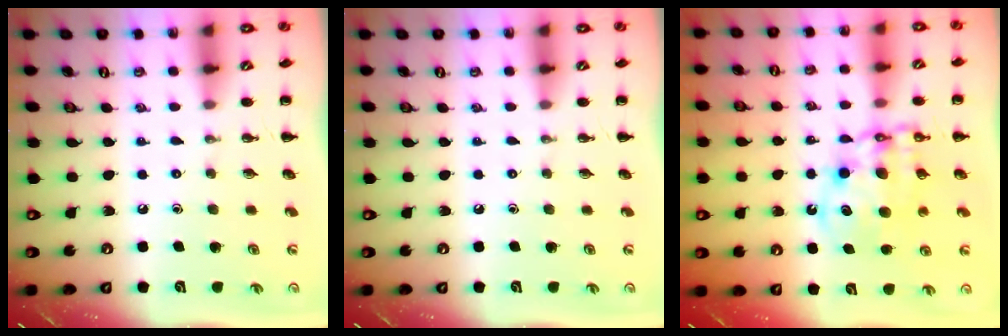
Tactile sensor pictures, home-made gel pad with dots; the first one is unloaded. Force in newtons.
{"total": 0.0}
{"total": 10.7, "press": 10.4, "slide": 2.7}